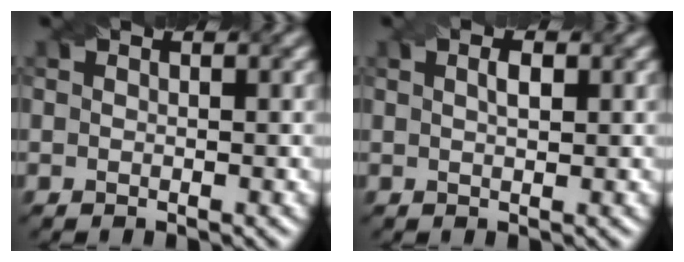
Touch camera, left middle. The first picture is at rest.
{"total": 1.3, "force": [0.4, 0.4, 1.1], "torque": [-0.019, 0.002, 0.008]}